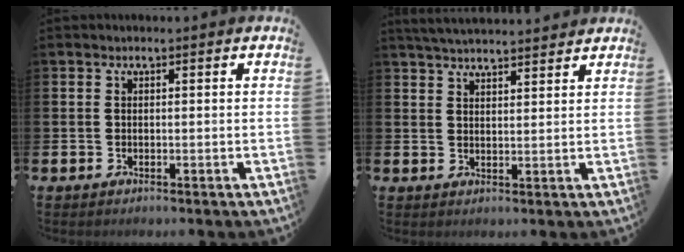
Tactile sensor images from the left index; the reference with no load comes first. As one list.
[{"total": 3.9, "force": [3.9, 0.2, 0.5], "torque": [-0.013, -0.019, 0.071]}]